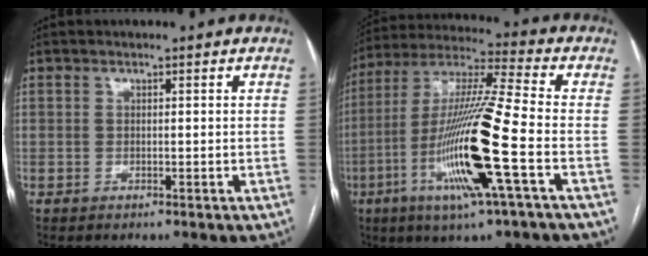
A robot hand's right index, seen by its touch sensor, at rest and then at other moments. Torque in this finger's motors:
{"motor_torque": [2.14, 0.00, 0.62, 0.21]}